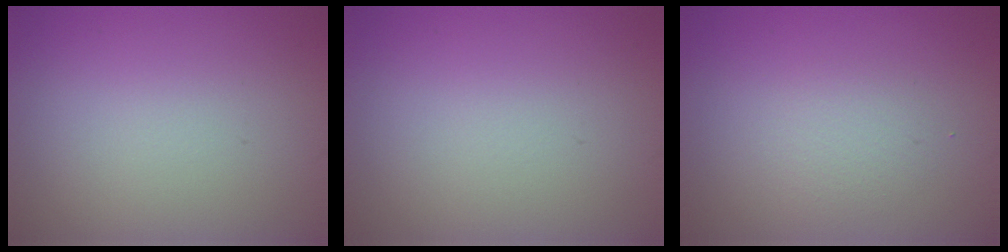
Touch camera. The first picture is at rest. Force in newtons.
{"total": 0.0}
{"total": 1.6, "press": 1.6, "slide": 0.0}